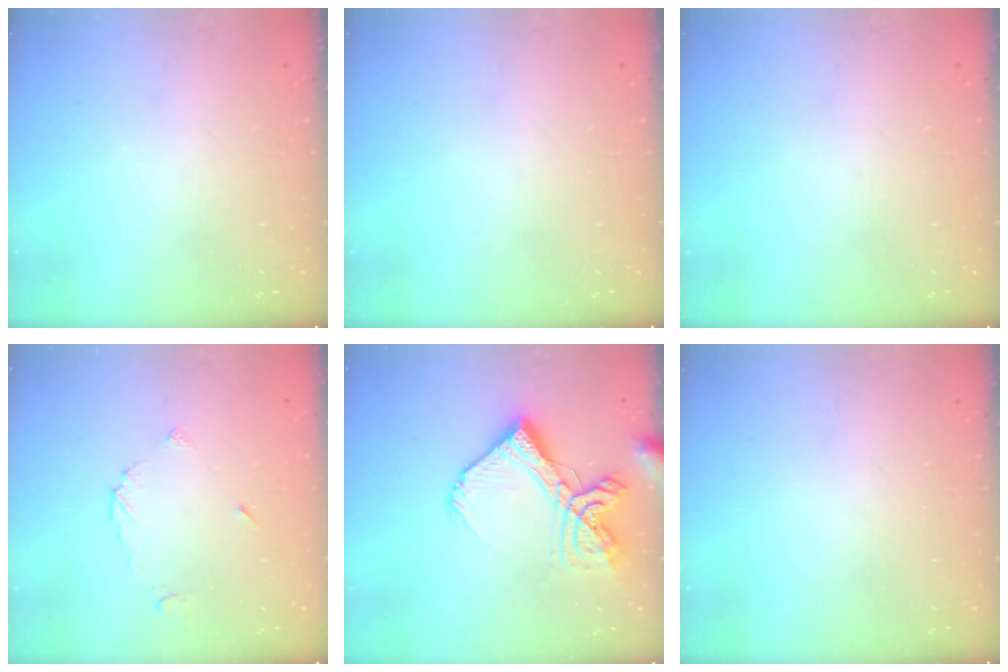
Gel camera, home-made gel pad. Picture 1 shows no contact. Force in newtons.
{"total": 0.0}
{"total": 0.0}
{"total": 3.7, "press": 3.7, "slide": 0.4}
{"total": 16.2, "press": 16.1, "slide": 1.7}
{"total": 0.0}